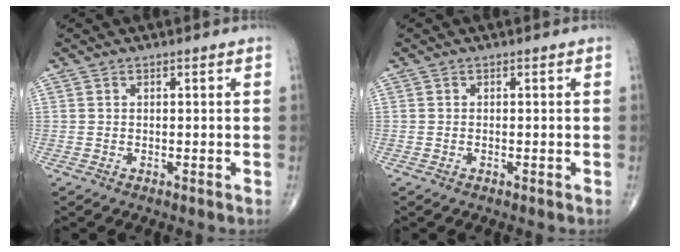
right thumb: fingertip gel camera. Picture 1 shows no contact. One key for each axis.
{"total": 0.0}